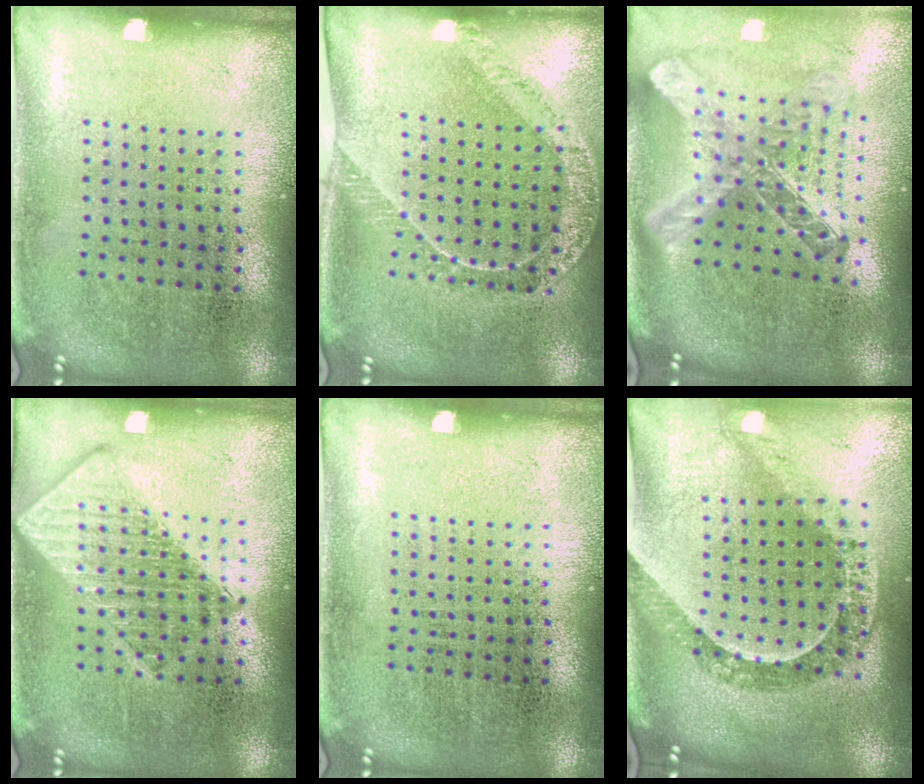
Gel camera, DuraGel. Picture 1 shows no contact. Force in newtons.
{"total": 1.4, "press": 1.4, "slide": 0.2}
{"total": 2.7, "press": 2.0, "slide": 1.9}
{"total": 2.4, "press": 2.4, "slide": 0.3}
{"total": 0.0}
{"total": 1.4, "press": 1.4, "slide": 0.4}